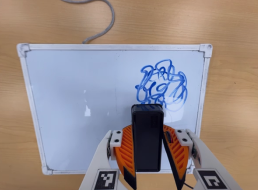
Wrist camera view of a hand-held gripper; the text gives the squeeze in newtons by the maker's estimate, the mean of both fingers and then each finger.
{"total": 4.6, "left": 4.2, "right": 5.0}